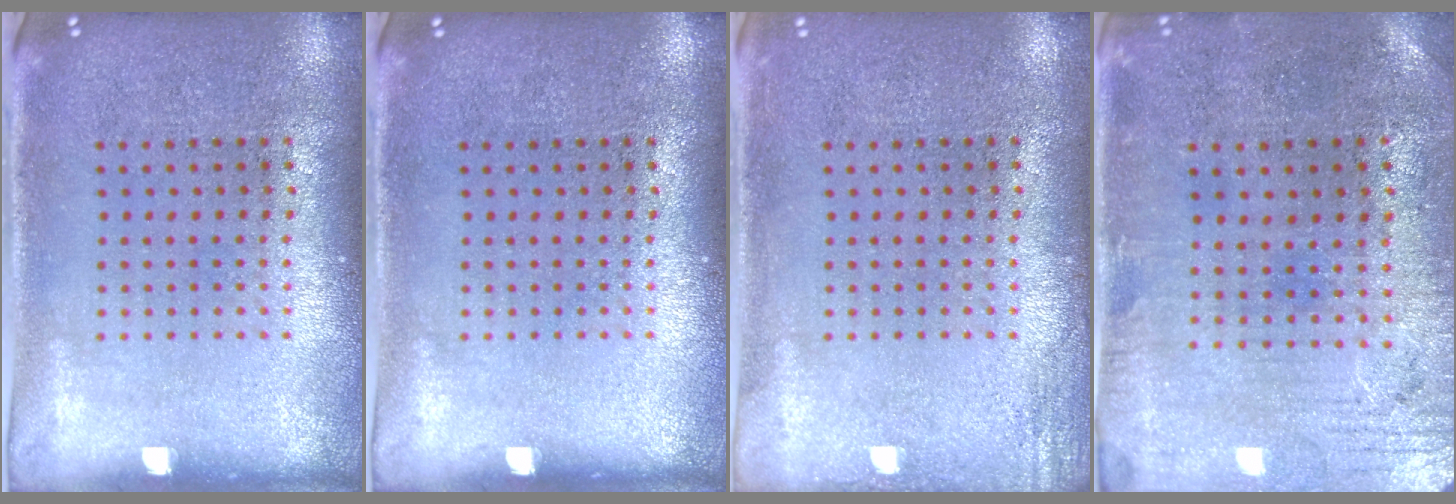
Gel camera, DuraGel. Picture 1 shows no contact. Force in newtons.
{"total": 0.0}
{"total": 1.4, "press": 1.4, "slide": 0.2}
{"total": 0.6, "press": 0.4, "slide": 0.5}